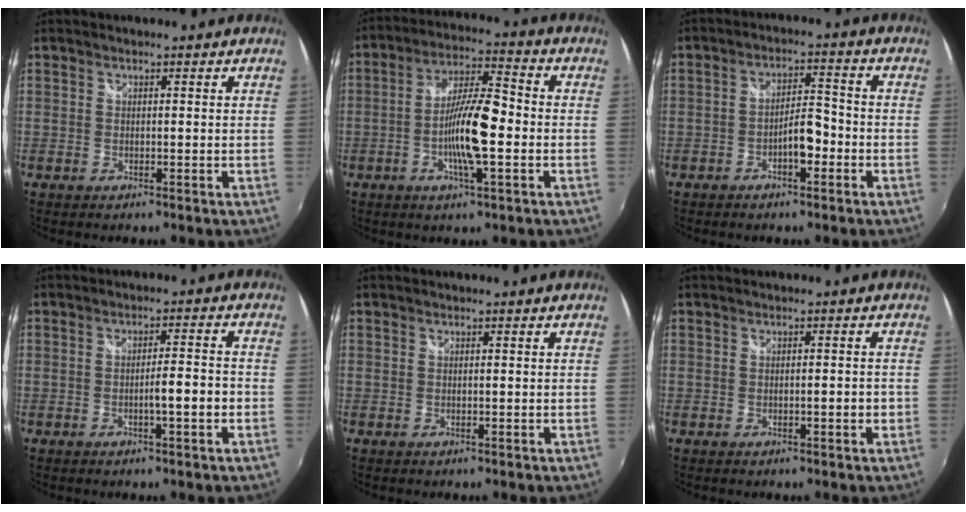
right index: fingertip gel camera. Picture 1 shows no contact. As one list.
[{"total": 11.2, "force": [-2.6, 2.1, 10.7], "torque": [-0.203, 0.001, -0.051]}, {"total": 6.1, "force": [-3.1, 1.8, 5.0], "torque": [-0.087, 0.013, -0.047]}, {"total": 4.2, "force": [-1.6, 0.1, 3.9], "torque": [-0.064, 0.001, -0.023]}, {"total": 0.0}, {"total": 1.5, "force": [-0.6, 0.4, 1.3], "torque": [-0.018, 0.002, -0.008]}]